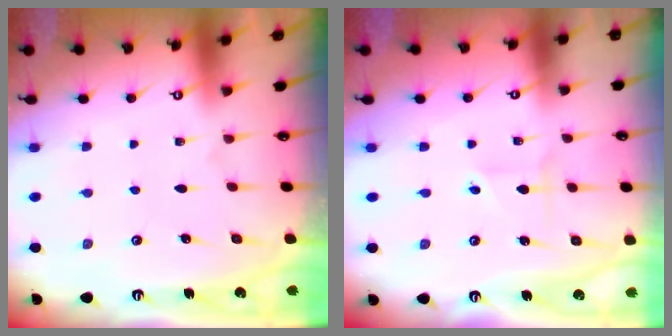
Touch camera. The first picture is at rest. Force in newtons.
{"total": 1.7, "press": 1.5, "slide": 0.9}